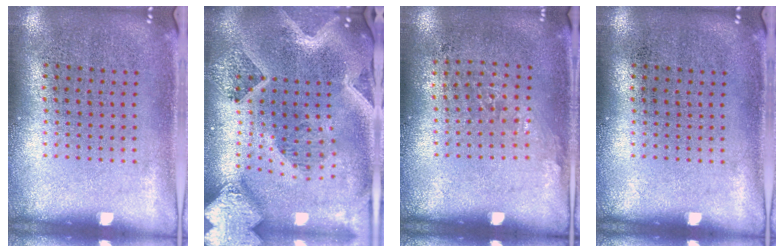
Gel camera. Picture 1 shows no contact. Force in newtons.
{"total": 4.2, "press": 3.3, "slide": 2.6}
{"total": 1.0, "press": 0.8, "slide": 0.6}
{"total": 0.0}